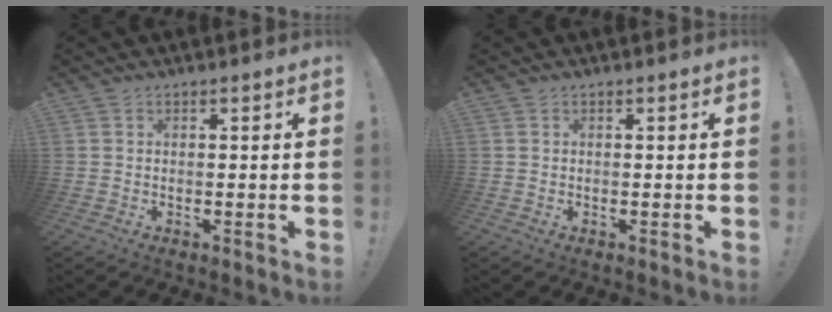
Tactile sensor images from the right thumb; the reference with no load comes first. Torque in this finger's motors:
{"motor_torque": [-0.08, 0.15, 0.19, -0.01, 0.04]}